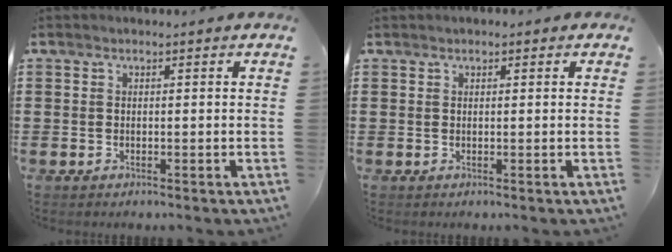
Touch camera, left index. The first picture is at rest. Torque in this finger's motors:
{"motor_torque": [2.14, 0.00, 0.83, 0.10]}